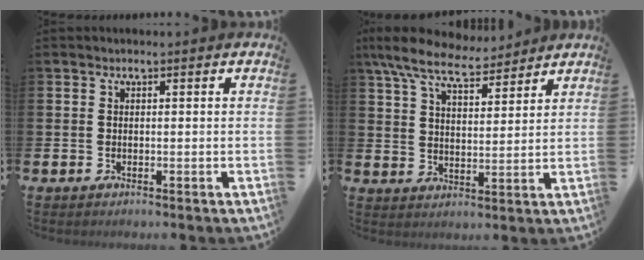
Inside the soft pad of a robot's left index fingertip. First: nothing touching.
{"total": 8.9, "force": [8.0, 2.3, 3.3], "torque": [-0.099, -0.031, 0.147]}